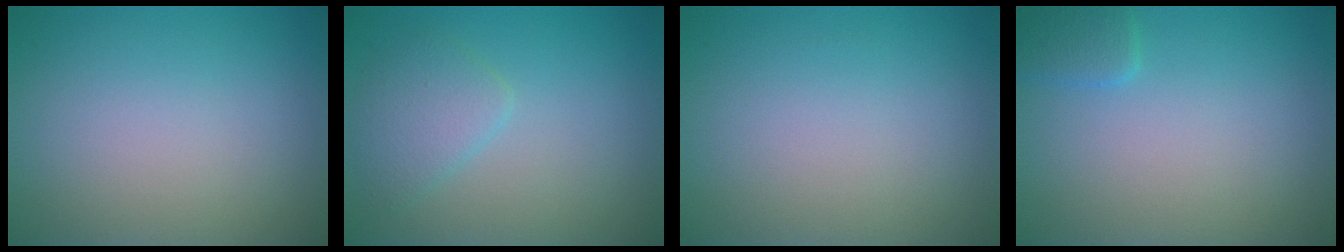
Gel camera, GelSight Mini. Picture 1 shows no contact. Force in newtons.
{"total": 2.5, "press": 2.5, "slide": 0.1}
{"total": 0.0}
{"total": 1.4, "press": 1.4, "slide": 0.1}